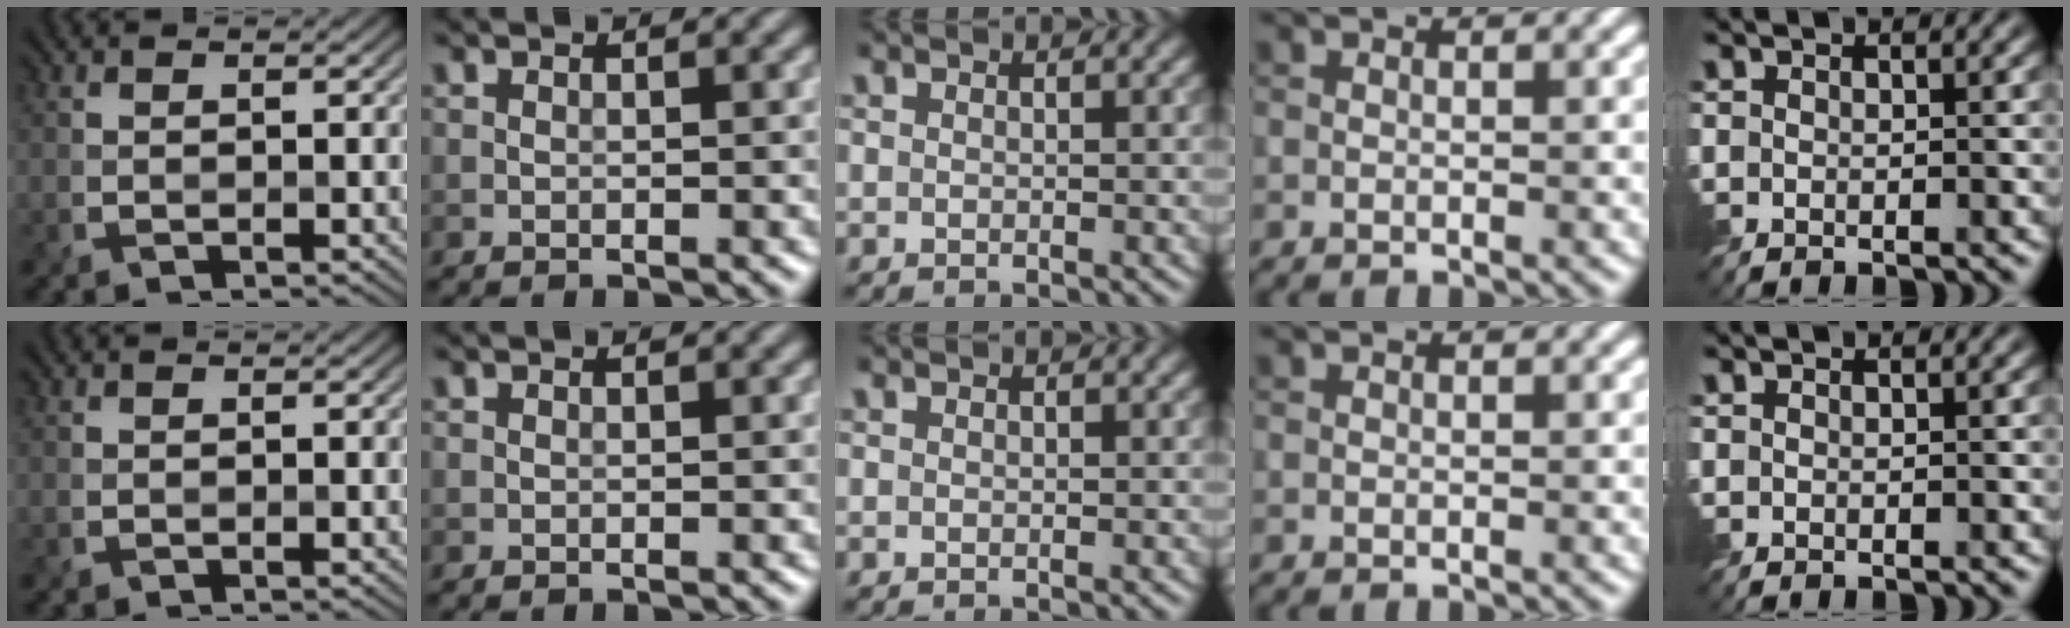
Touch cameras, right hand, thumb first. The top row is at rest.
{}